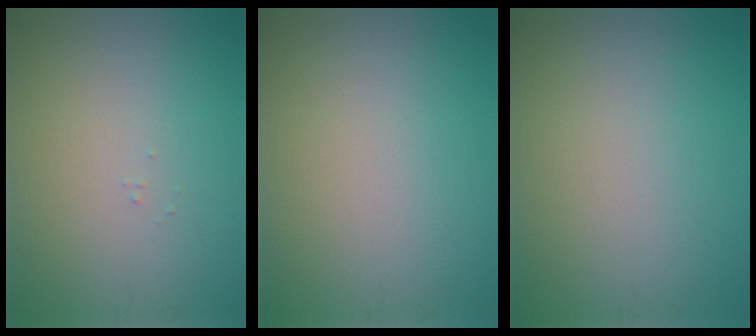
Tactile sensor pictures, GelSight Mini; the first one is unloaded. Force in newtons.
{"total": 0.0}
{"total": 0.0}